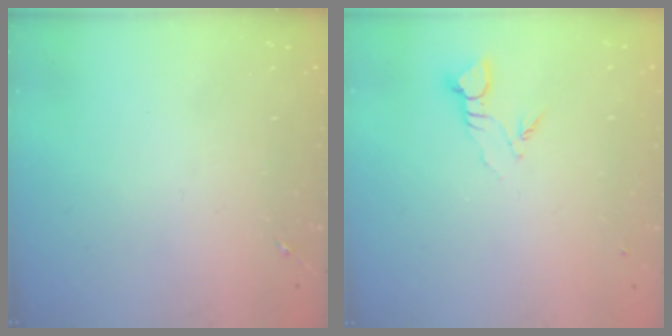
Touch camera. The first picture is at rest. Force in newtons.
{"total": 3.5, "press": 3.5, "slide": 0.2}